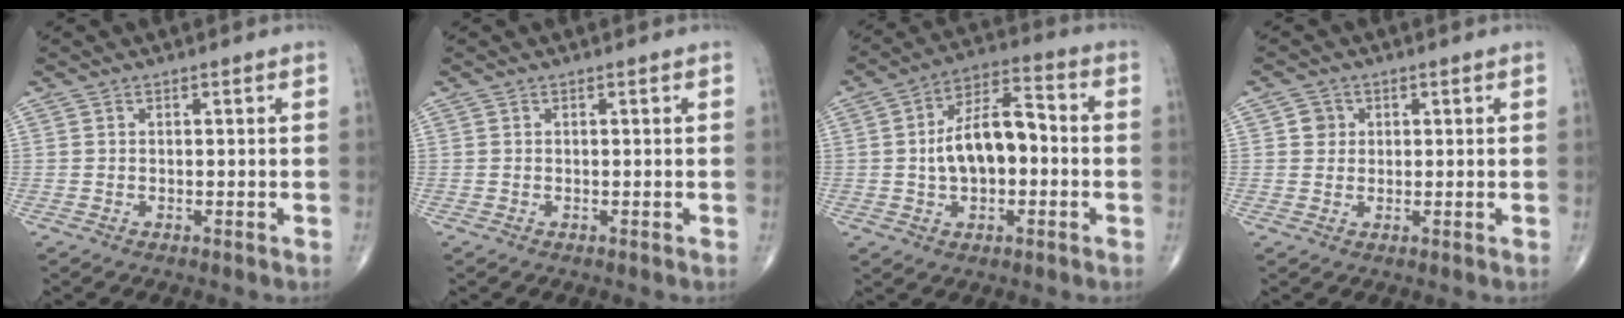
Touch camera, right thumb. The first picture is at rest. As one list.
[{"total": 0.0}, {"total": 12.4, "force": [-0.6, 6.8, 10.4], "torque": [-0.166, 0.036, -0.017]}, {"total": 2.4, "force": [0.6, 2.3, 0.6], "torque": [0.004, 0.000, 0.006]}]